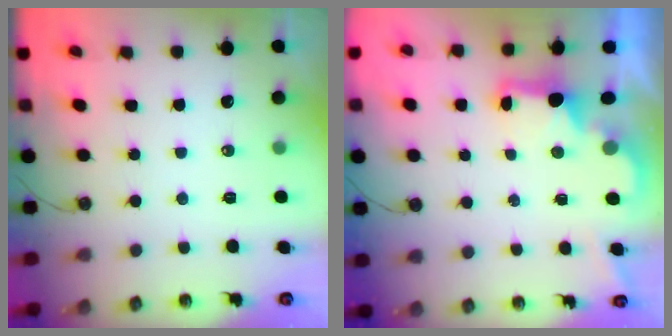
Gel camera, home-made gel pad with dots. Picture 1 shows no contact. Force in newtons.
{"total": 2.5, "press": 2.4, "slide": 0.8}